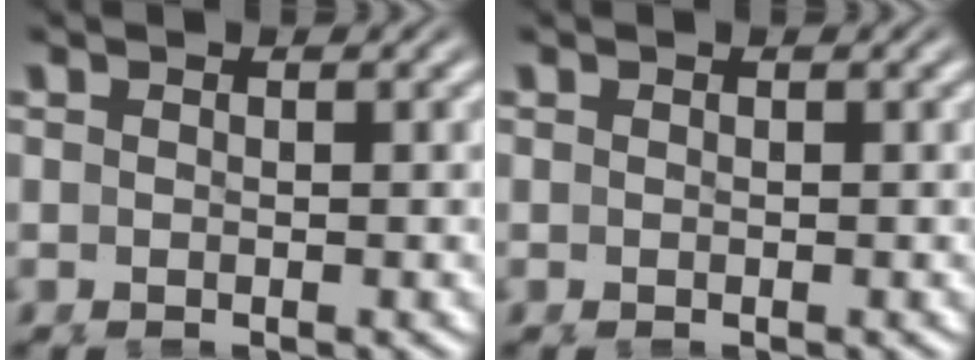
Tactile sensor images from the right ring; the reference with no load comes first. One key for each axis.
{"total": 0.0}